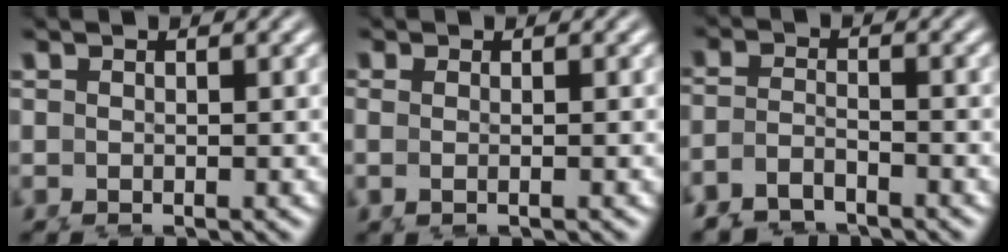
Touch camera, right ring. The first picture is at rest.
{"total": 1.2, "force": [0.1, 0.4, 1.1], "torque": [-0.038, -0.006, 0.008]}
{"total": 4.7, "force": [-2.4, 3.9, 0.9], "torque": [-0.045, -0.020, -0.042]}